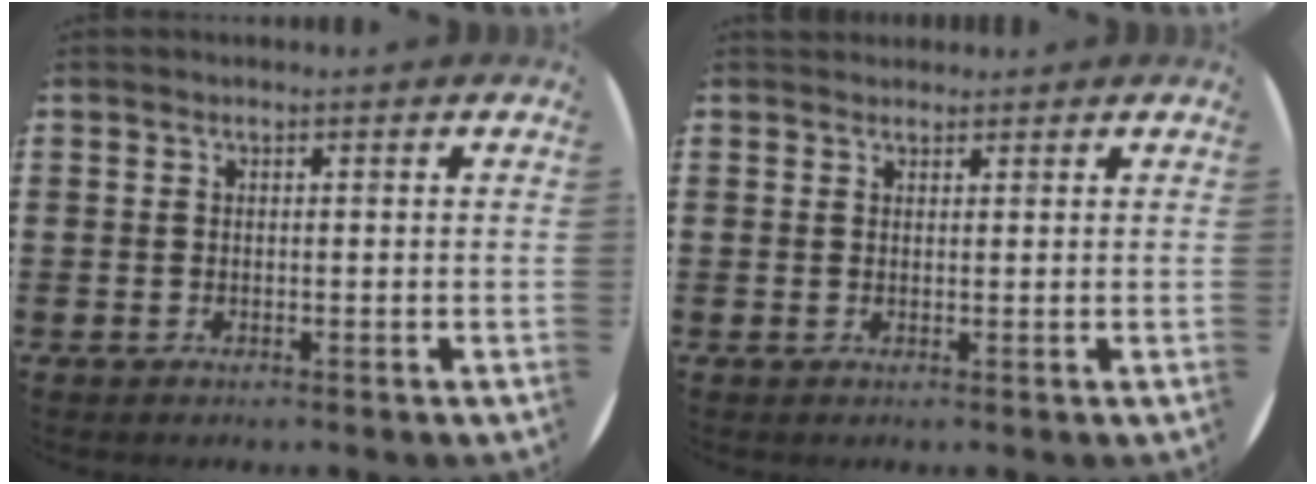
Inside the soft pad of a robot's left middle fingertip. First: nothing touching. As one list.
[{"total": 1.0, "force": [0.9, 0.3, -0.1], "torque": [0.002, 0.003, 0.018]}]